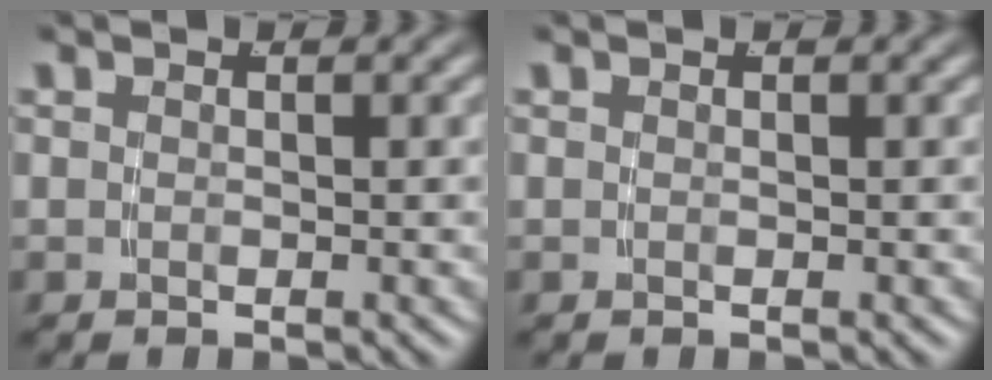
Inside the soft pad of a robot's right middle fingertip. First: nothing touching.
{"total": 0.0}